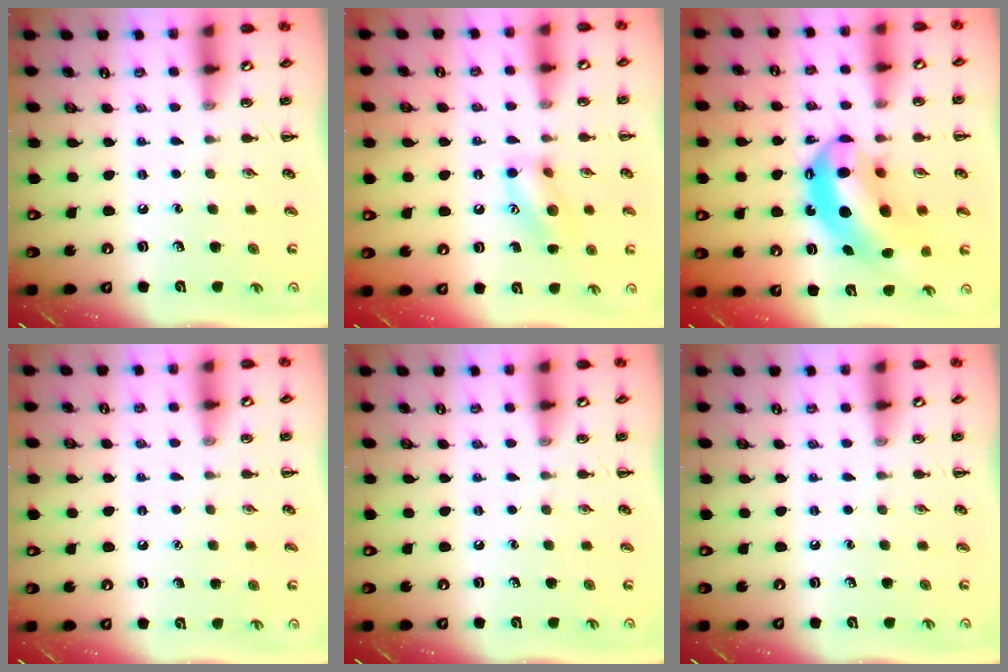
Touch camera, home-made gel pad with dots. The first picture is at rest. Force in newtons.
{"total": 11.7, "press": 11.6, "slide": 1.1}
{"total": 15.4, "press": 14.8, "slide": 4.2}
{"total": 1.5, "press": 1.4, "slide": 0.1}
{"total": 0.0}
{"total": 0.0}